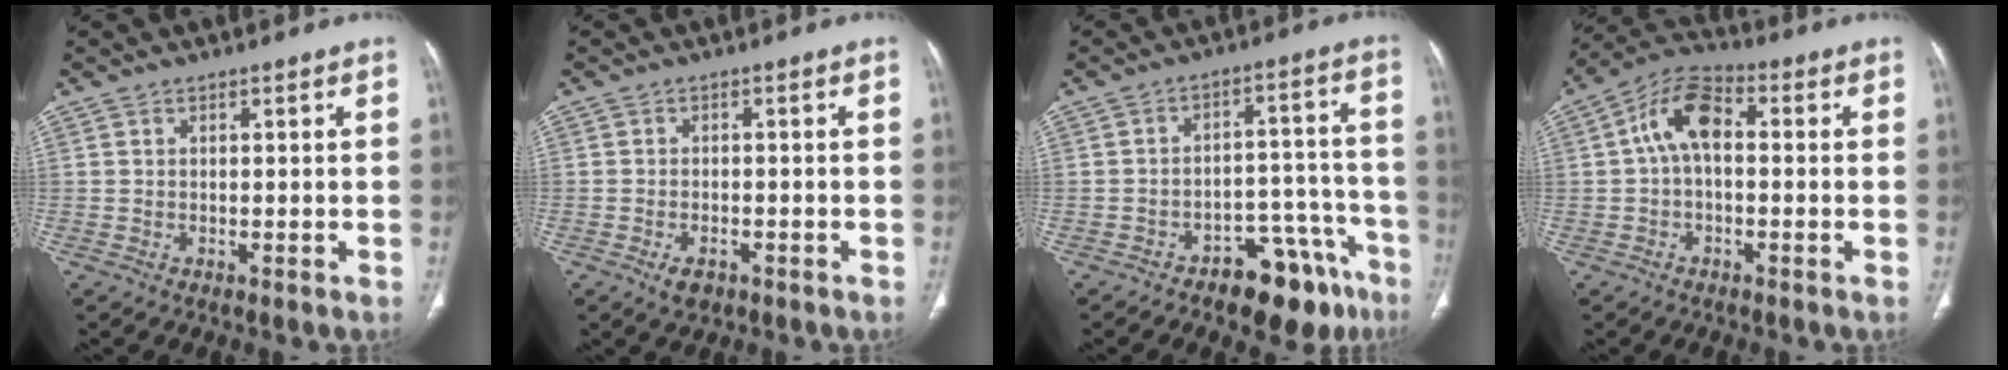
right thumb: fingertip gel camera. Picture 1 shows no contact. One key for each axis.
{"total": 3.1, "fx": -1.7, "fy": 1.8, "fz": 1.8, "tx": -0.030, "ty": 0.003, "tz": -0.024}
{"total": 13.4, "fx": -9.1, "fy": 6.4, "fz": 7.4, "tx": -0.047, "ty": 0.087, "tz": -0.128}
{"total": 9.1, "fx": 0.6, "fy": 5.2, "fz": 7.4, "tx": -0.128, "ty": 0.029, "tz": -0.002}